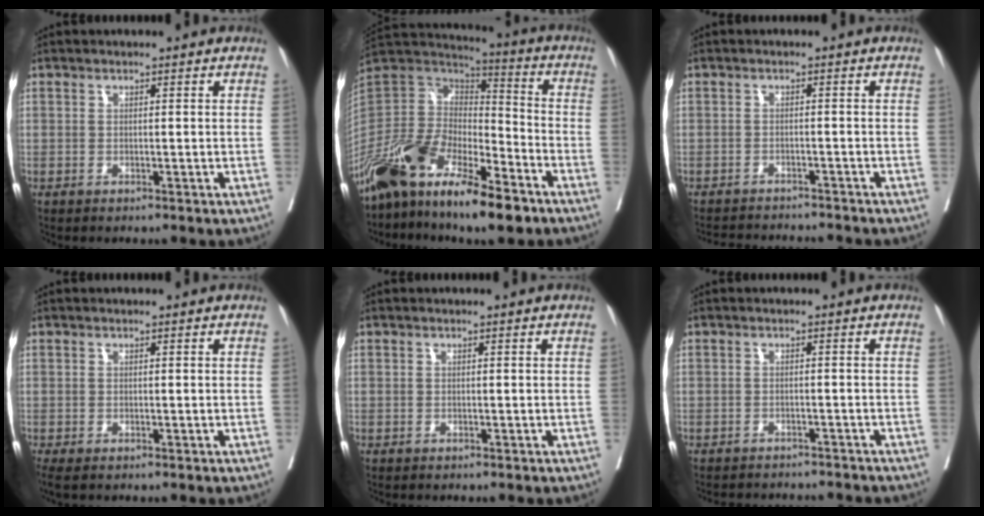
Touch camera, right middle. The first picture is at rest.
{"total": 20.0, "force": [-13.6, 5.7, 13.4], "torque": [-0.280, -0.012, -0.258]}
{"total": 8.7, "force": [-8.5, 0.7, 1.9], "torque": [-0.025, -0.003, -0.116]}
{"total": 1.7, "force": [-1.3, 0.6, 1.0], "torque": [-0.013, -0.008, -0.020]}
{"total": 0.0}
{"total": 8.2, "force": [-7.9, 1.5, 1.6], "torque": [-0.020, 0.000, -0.094]}